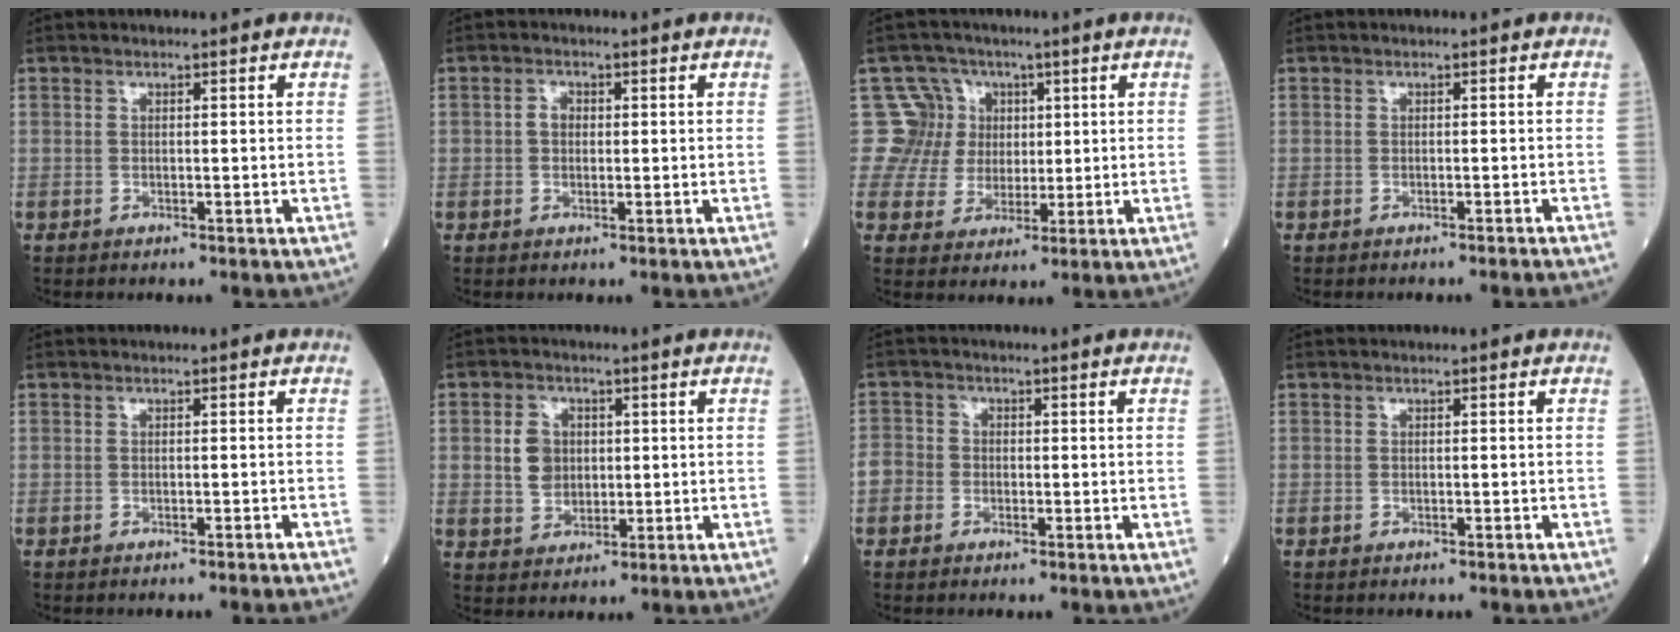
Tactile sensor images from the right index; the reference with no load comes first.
{"total": 1.7, "force": [0.1, 1.4, 1.1], "torque": [-0.019, 0.007, 0.000]}
{"total": 7.8, "force": [2.1, 7.5, -0.6], "torque": [0.028, 0.025, 0.042]}
{"total": 2.9, "force": [-2.6, -0.7, 1.0], "torque": [-0.015, 0.003, -0.031]}
{"total": 2.8, "force": [-2.5, -0.6, 1.0], "torque": [-0.015, 0.004, -0.030]}
{"total": 4.9, "force": [0.8, 4.0, 2.7], "torque": [-0.055, 0.010, 0.022]}
{"total": 3.1, "force": [-1.2, 2.8, 0.7], "torque": [-0.008, 0.011, -0.034]}
{"total": 0.7, "force": [-0.6, -0.1, 0.3], "torque": [-0.002, 0.001, -0.010]}